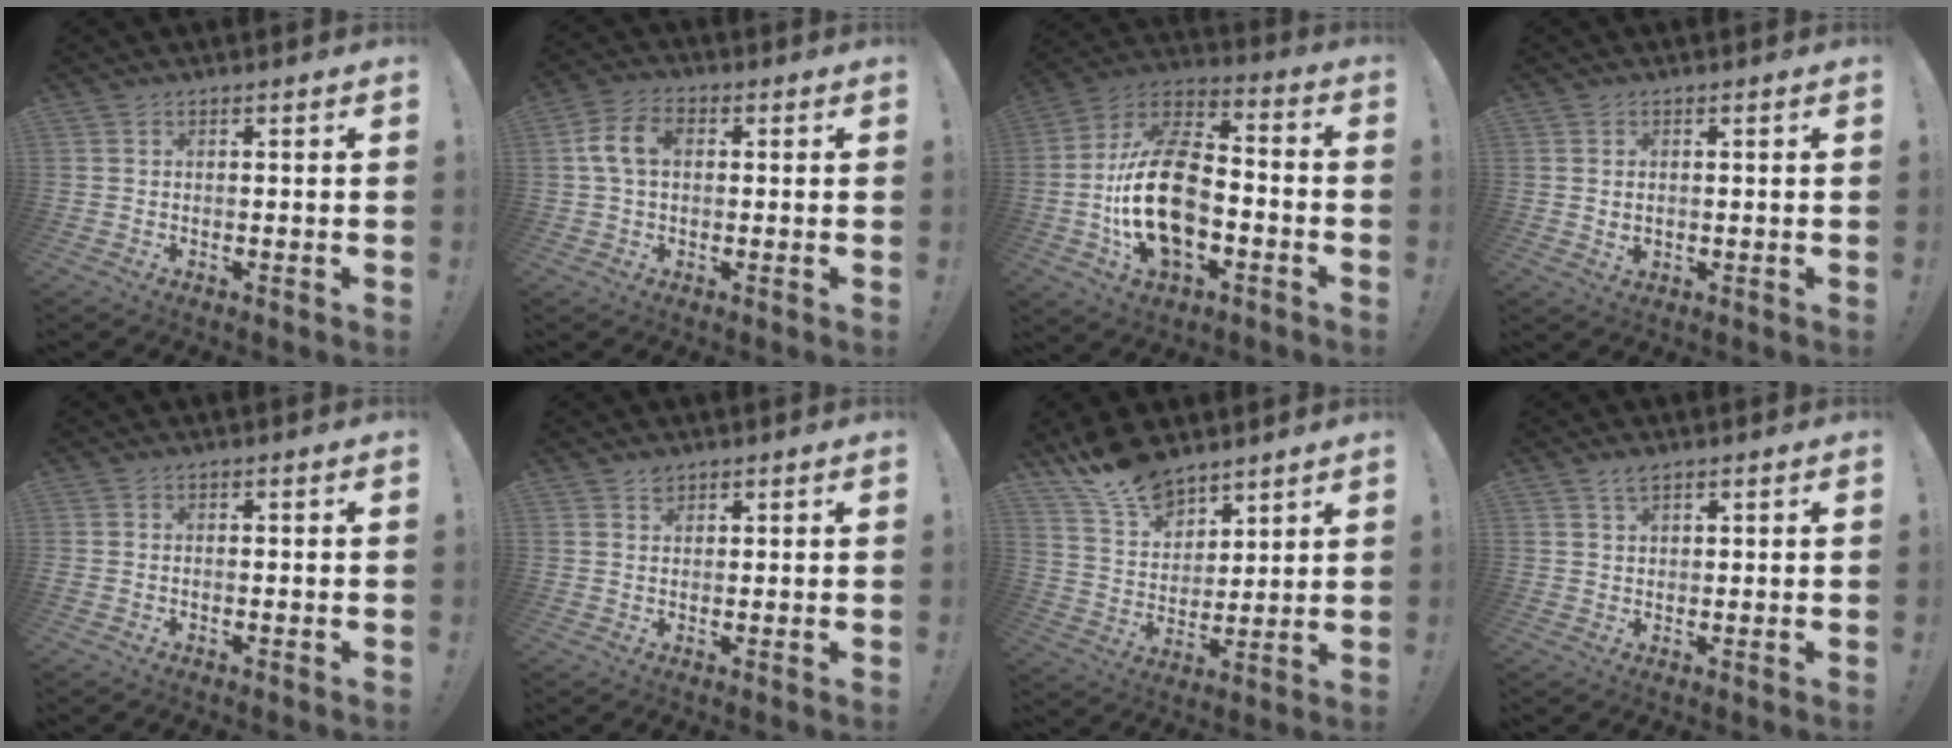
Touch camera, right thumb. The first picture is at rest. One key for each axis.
{"total": 8.3, "fx": 1.1, "fy": 5.5, "fz": 6.1, "tx": -0.131, "ty": 0.012, "tz": 0.021}
{"total": 23.1, "fx": -4.4, "fy": 13.9, "fz": 17.9, "tx": -0.326, "ty": 0.029, "tz": -0.067}
{"total": 1.8, "fx": 0.5, "fy": 1.0, "fz": 1.4, "tx": -0.024, "ty": 0.001, "tz": 0.009}
{"total": 0.6, "fx": -0.5, "fy": 0.2, "fz": 0.3, "tx": -0.006, "ty": -0.001, "tz": -0.009}
{"total": 1.7, "fx": 1.3, "fy": 1.0, "fz": 0.6, "tx": 0.008, "ty": -0.010, "tz": 0.019}
{"total": 13.5, "fx": 10.9, "fy": 6.3, "fz": 4.6, "tx": -0.100, "ty": -0.075, "tz": 0.210}
{"total": 2.9, "fx": 2.0, "fy": 1.4, "fz": 1.6, "tx": -0.019, "ty": -0.009, "tz": 0.034}